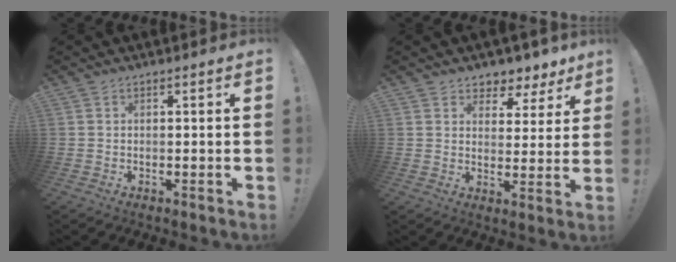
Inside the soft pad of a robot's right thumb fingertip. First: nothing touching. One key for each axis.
{"total": 5.6, "fx": 4.2, "fy": 3.5, "fz": 1.1, "tx": 0.002, "ty": -0.046, "tz": 0.076}